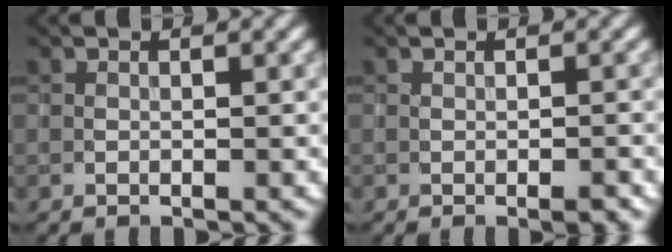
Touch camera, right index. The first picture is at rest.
{"total": 1.2, "force": [-0.5, 0.2, 1.1], "torque": [-0.016, -0.002, -0.009]}